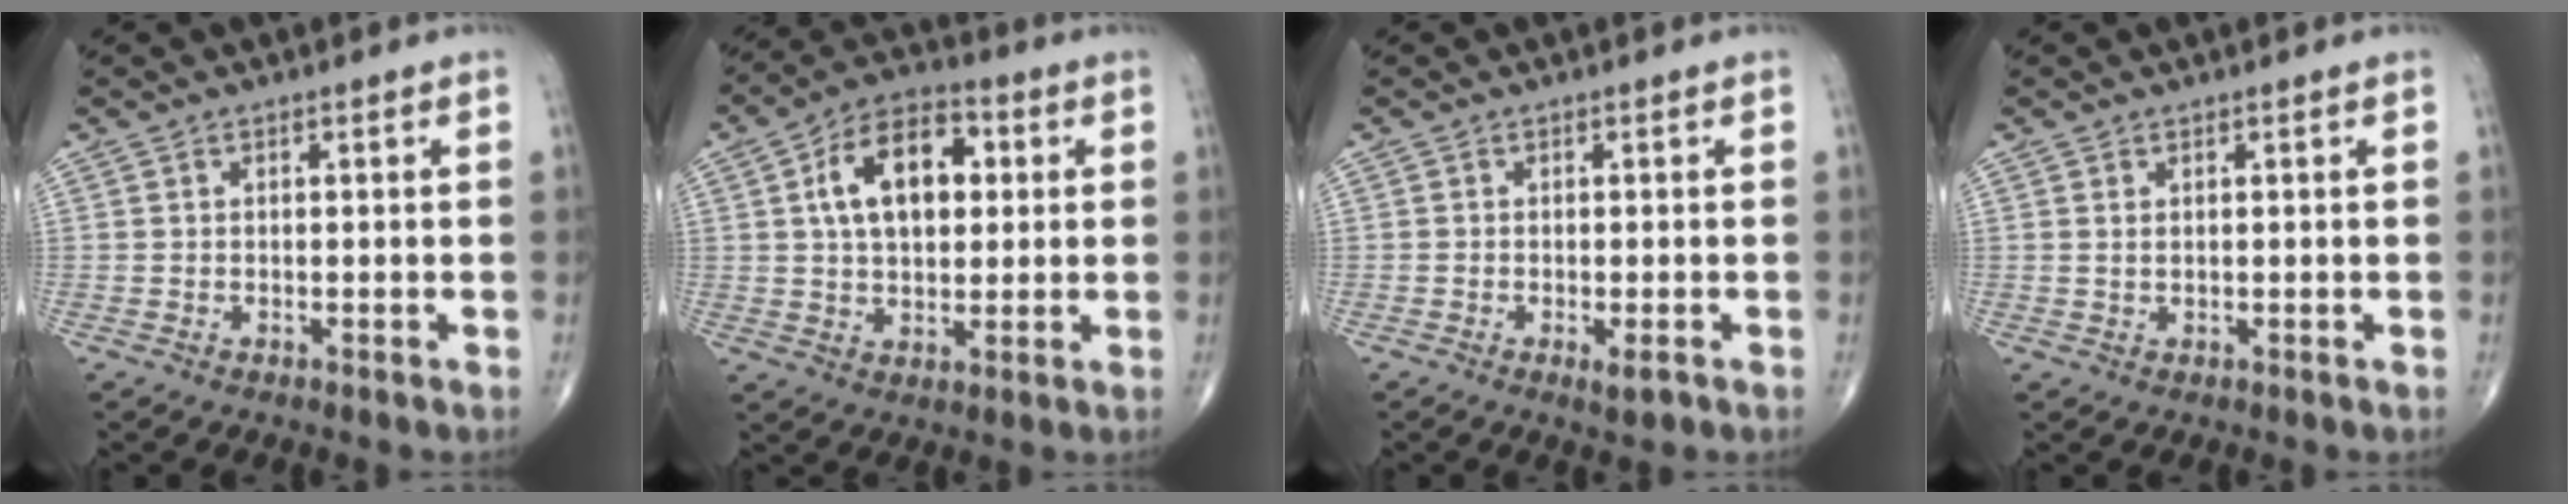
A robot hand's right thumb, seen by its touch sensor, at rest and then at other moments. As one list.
[{"total": 14.0, "force": [3.0, 8.5, 10.7], "torque": [-0.158, 0.013, 0.044]}, {"total": 2.2, "force": [-0.9, 0.7, 1.9], "torque": [-0.028, -0.003, -0.014]}, {"total": 0.8, "force": [0.4, 0.4, 0.6], "torque": [-0.012, 0.000, 0.009]}]